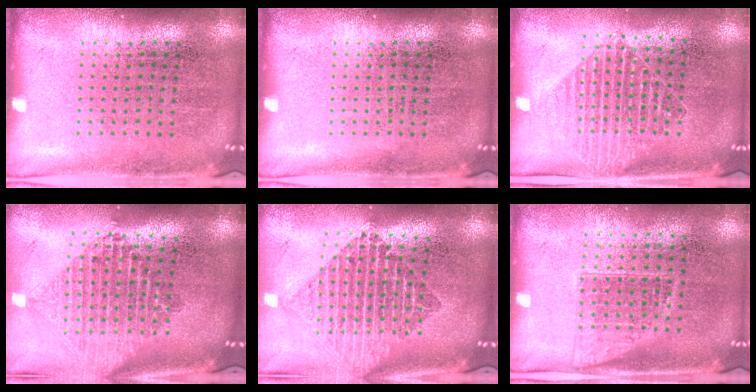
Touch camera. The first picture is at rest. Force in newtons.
{"total": 0.0}
{"total": 1.5, "press": 1.3, "slide": 0.8}
{"total": 2.2, "press": 1.7, "slide": 1.4}
{"total": 2.1, "press": 1.7, "slide": 1.3}
{"total": 1.1, "press": 1.0, "slide": 0.6}